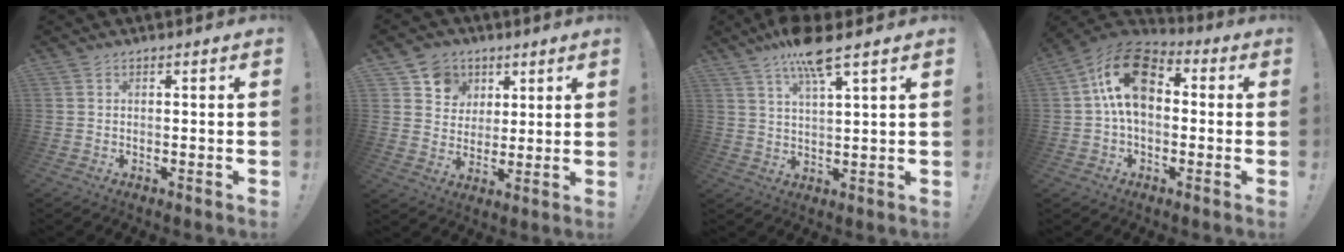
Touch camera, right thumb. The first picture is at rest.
{"total": 8.9, "force": [4.2, 7.7, 1.5], "torque": [-0.023, -0.032, 0.084]}
{"total": 9.7, "force": [6.7, 1.6, 6.8], "torque": [-0.119, -0.034, 0.114]}
{"total": 16.8, "force": [2.9, 10.8, 12.5], "torque": [-0.219, 0.018, 0.054]}